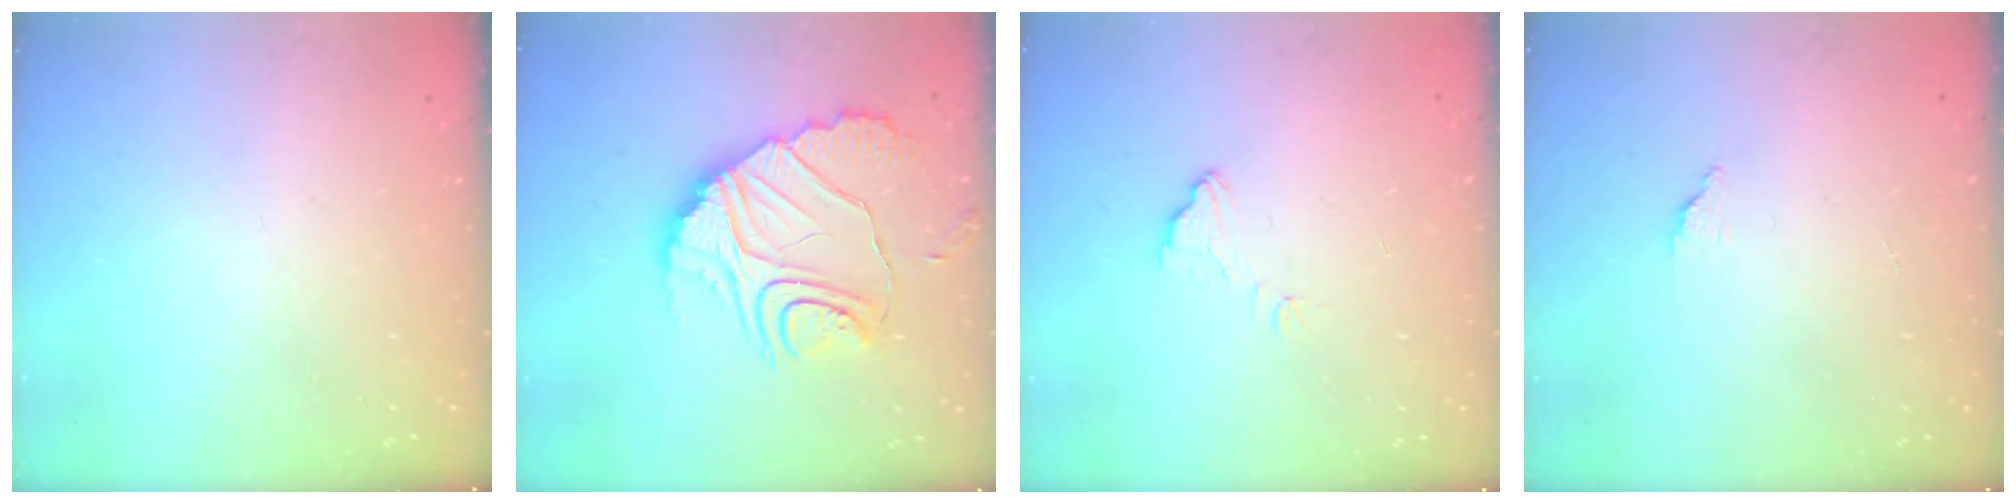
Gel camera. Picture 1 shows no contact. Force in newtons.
{"total": 14.2, "press": 14.1, "slide": 0.8}
{"total": 5.7, "press": 5.7, "slide": 0.3}
{"total": 1.5, "press": 1.5, "slide": 0.1}